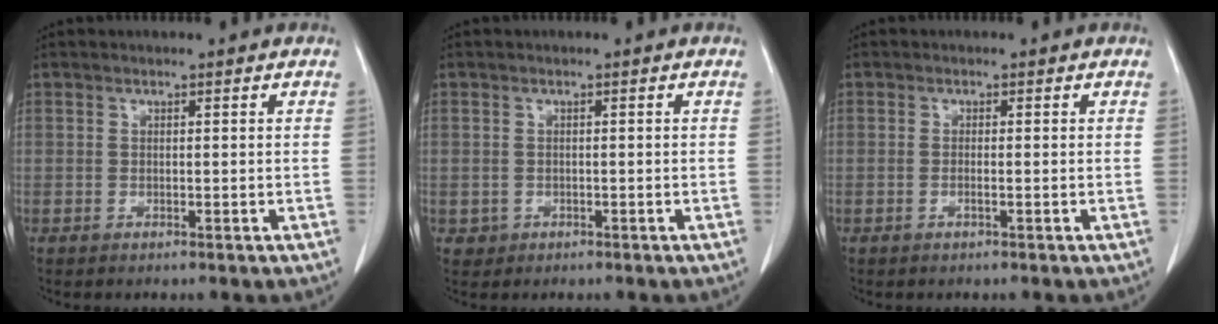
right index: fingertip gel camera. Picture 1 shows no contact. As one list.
[{"total": 1.2, "force": [-0.2, 1.2, 0.0], "torque": [0.002, 0.006, 0.003]}, {"total": 0.7, "force": [-0.3, 0.0, 0.7], "torque": [-0.015, 0.000, -0.004]}]